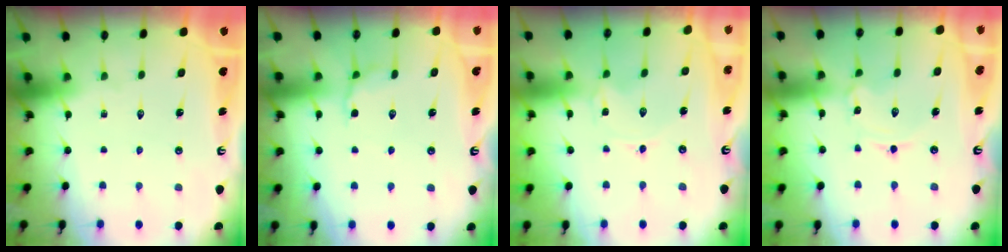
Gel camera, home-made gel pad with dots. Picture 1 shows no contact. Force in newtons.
{"total": 6.2, "press": 5.9, "slide": 2.1}
{"total": 0.0}
{"total": 1.7, "press": 1.7, "slide": 0.1}